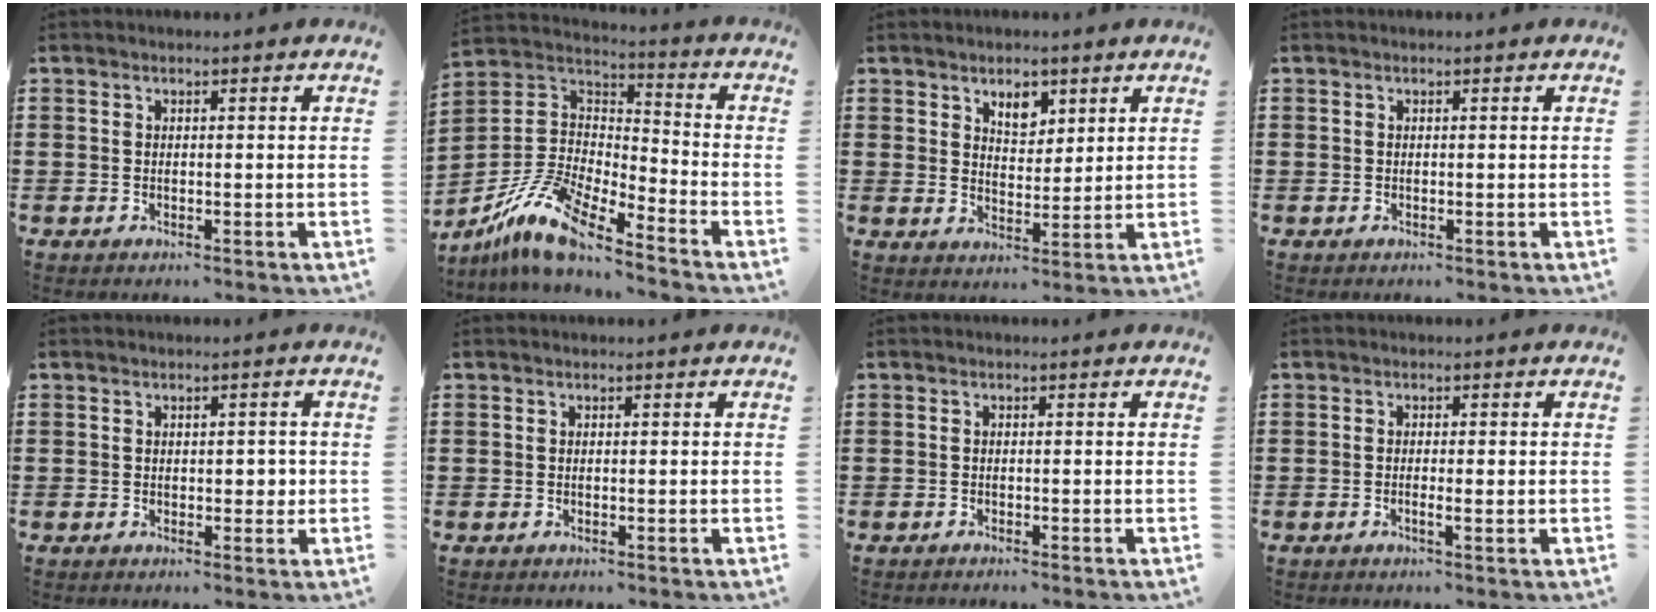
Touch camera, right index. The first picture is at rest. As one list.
[{"total": 11.2, "force": [-9.0, 2.6, 6.2], "torque": [-0.154, 0.014, -0.186]}, {"total": 4.2, "force": [2.8, 2.4, 2.0], "torque": [-0.032, 0.004, 0.048]}, {"total": 0.0}, {"total": 2.2, "force": [0.1, 1.3, 1.8], "torque": [-0.017, -0.002, -0.003]}, {"total": 0.0}, {"total": 0.5, "force": [-0.5, 0.0, 0.1], "torque": [-0.004, -0.002, -0.010]}, {"total": 1.5, "force": [-0.4, 0.2, 1.4], "torque": [-0.025, -0.001, -0.008]}]